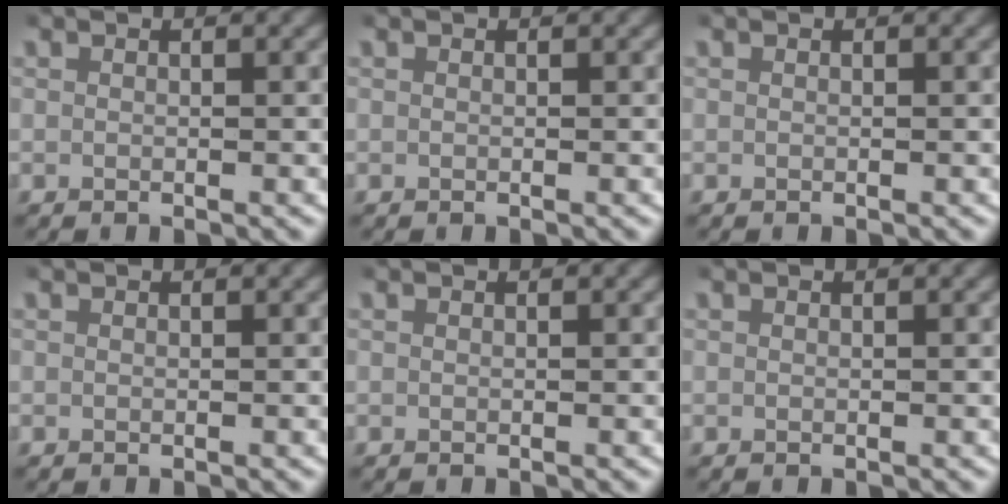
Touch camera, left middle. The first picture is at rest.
{"total": 0.0}
{"total": 0.0}
{"total": 0.0}
{"total": 0.0}
{"total": 0.0}